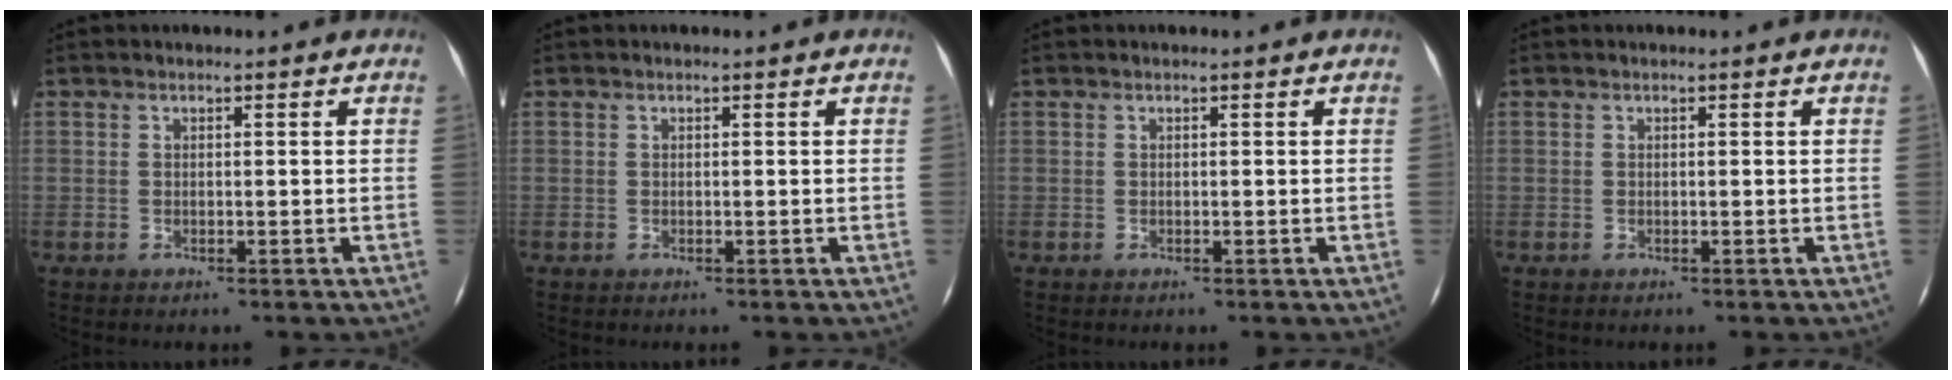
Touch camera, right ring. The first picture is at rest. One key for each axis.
{"total": 0.0}
{"total": 0.0}
{"total": 0.0}